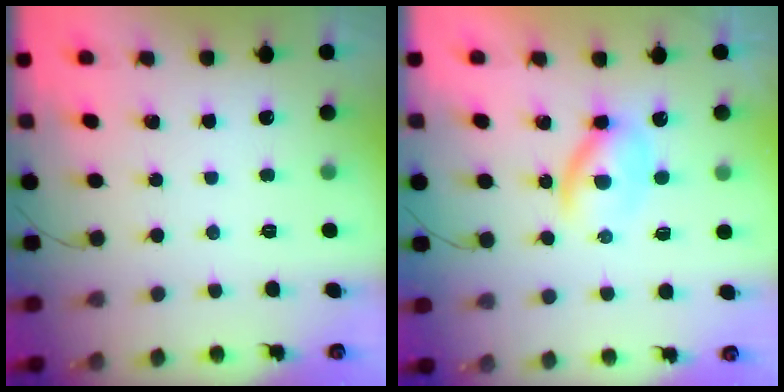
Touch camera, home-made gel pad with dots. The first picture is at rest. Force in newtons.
{"total": 3.9, "press": 3.9, "slide": 0.4}